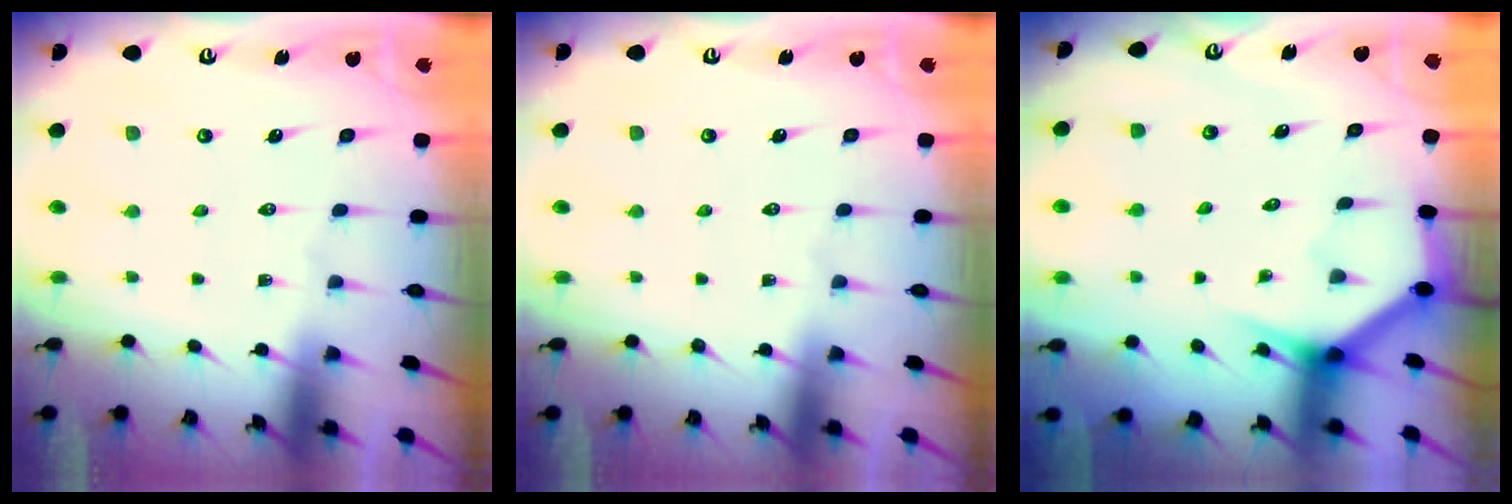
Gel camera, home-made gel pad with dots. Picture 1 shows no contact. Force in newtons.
{"total": 0.0}
{"total": 3.6, "press": 3.5, "slide": 0.3}